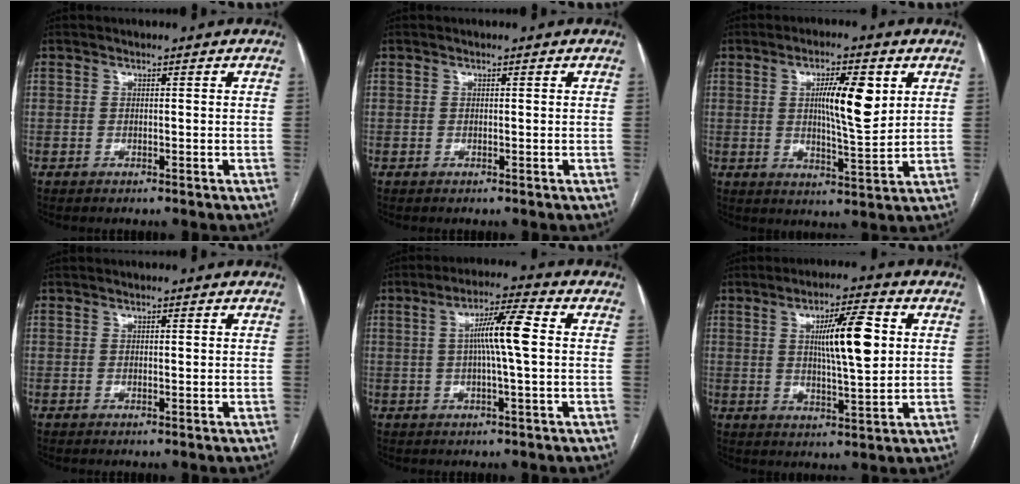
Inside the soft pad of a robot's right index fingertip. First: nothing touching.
{"total": 0.0}
{"total": 9.0, "force": [2.5, 1.6, 8.5], "torque": [-0.141, 0.001, 0.042]}
{"total": 0.5, "force": [0.2, 0.1, 0.5], "torque": [-0.010, 0.000, 0.003]}
{"total": 7.9, "force": [0.7, 0.0, 7.9], "torque": [-0.141, 0.011, 0.008]}
{"total": 10.3, "force": [2.2, 1.4, 9.9], "torque": [-0.165, 0.004, 0.038]}